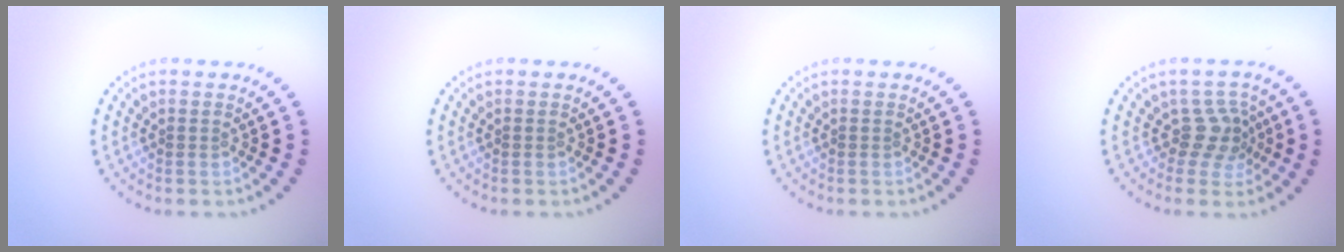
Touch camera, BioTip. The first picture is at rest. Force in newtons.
{"total": 0.0}
{"total": 0.0}
{"total": 2.7, "press": 2.1, "slide": 1.8}